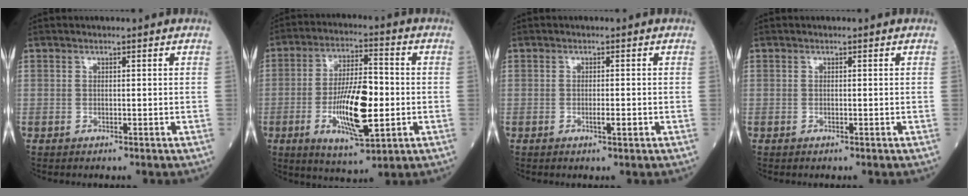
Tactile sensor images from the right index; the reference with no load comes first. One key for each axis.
{"total": 13.3, "fx": -2.5, "fy": 3.4, "fz": 12.6, "tx": -0.230, "ty": -0.005, "tz": -0.041}
{"total": 1.5, "fx": -0.5, "fy": 0.2, "fz": 1.4, "tx": -0.024, "ty": -0.002, "tz": -0.008}
{"total": 0.0}